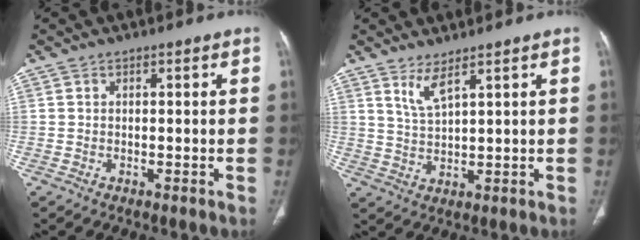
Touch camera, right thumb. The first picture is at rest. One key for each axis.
{"total": 4.1, "fx": 2.8, "fy": 0.6, "fz": 2.9, "tx": -0.063, "ty": -0.030, "tz": 0.066}